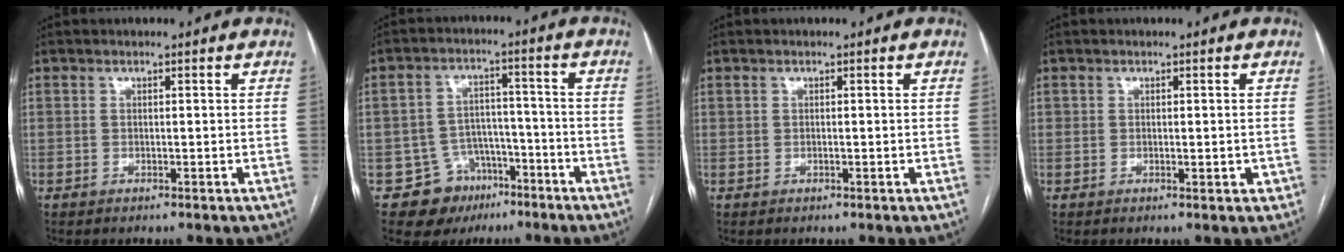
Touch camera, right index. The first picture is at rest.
{"total": 8.4, "force": [-4.9, 6.7, 1.3], "torque": [-0.012, 0.027, -0.067]}
{"total": 0.0}
{"total": 1.5, "force": [-0.2, 1.0, 1.1], "torque": [-0.011, 0.001, 0.002]}